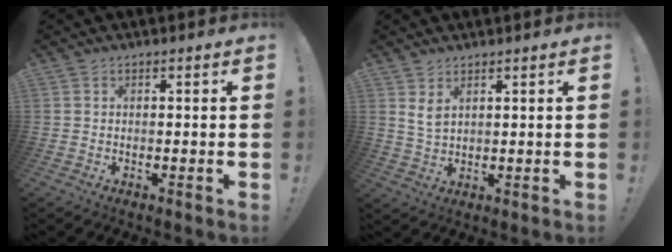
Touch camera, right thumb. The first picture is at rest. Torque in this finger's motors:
{"motor_torque": [-0.22, 0.30, 0.38, 0.07, 0.16]}